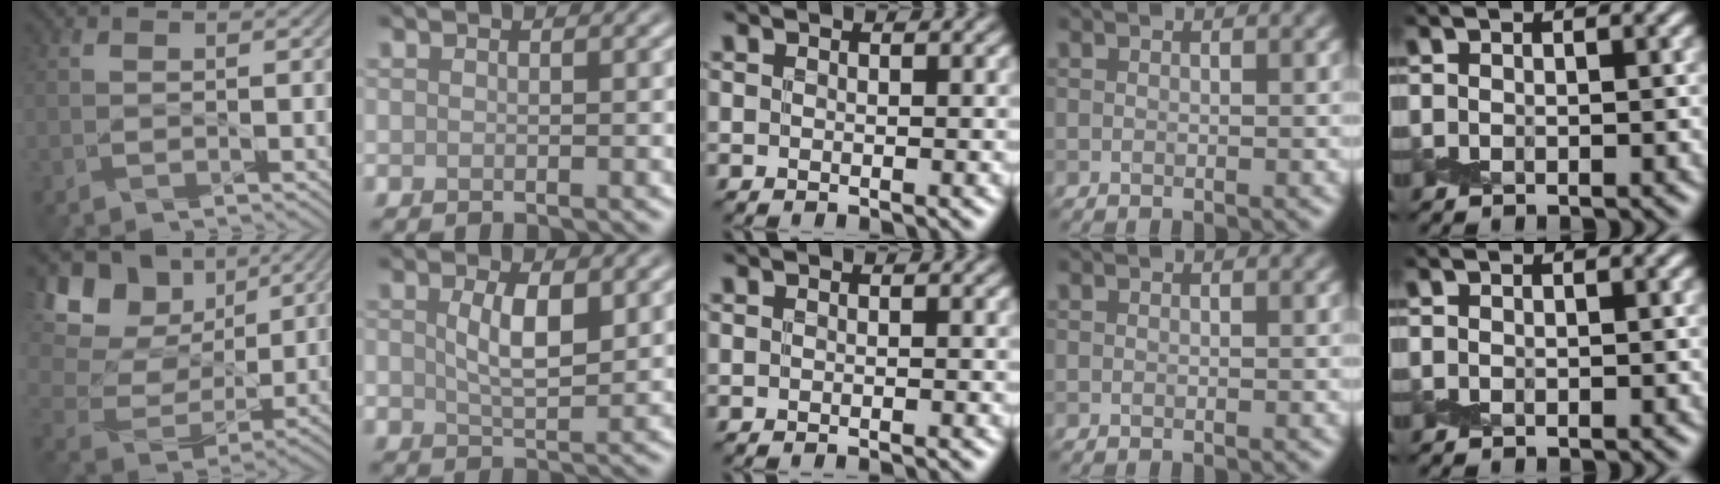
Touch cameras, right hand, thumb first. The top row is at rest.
{"thumb": {"total": 13.1, "force": [5.6, 9.3, 7.4], "torque": [-0.178, 0.020, 0.096]}, "index": {"total": 3.7, "force": [0.8, 1.8, 3.1], "torque": [-0.068, -0.003, 0.018]}, "middle": {"total": 1.0, "force": [-0.9, 0.2, 0.5], "torque": [0.003, -0.001, -0.013]}}